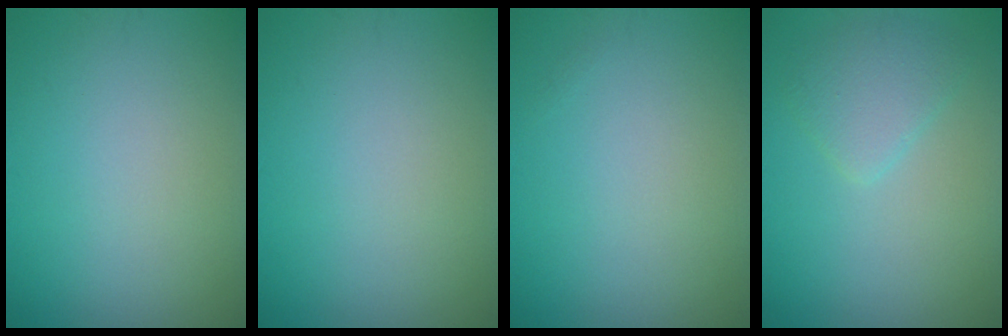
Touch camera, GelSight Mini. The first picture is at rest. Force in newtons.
{"total": 0.0}
{"total": 0.0}
{"total": 2.5, "press": 2.5, "slide": 0.2}